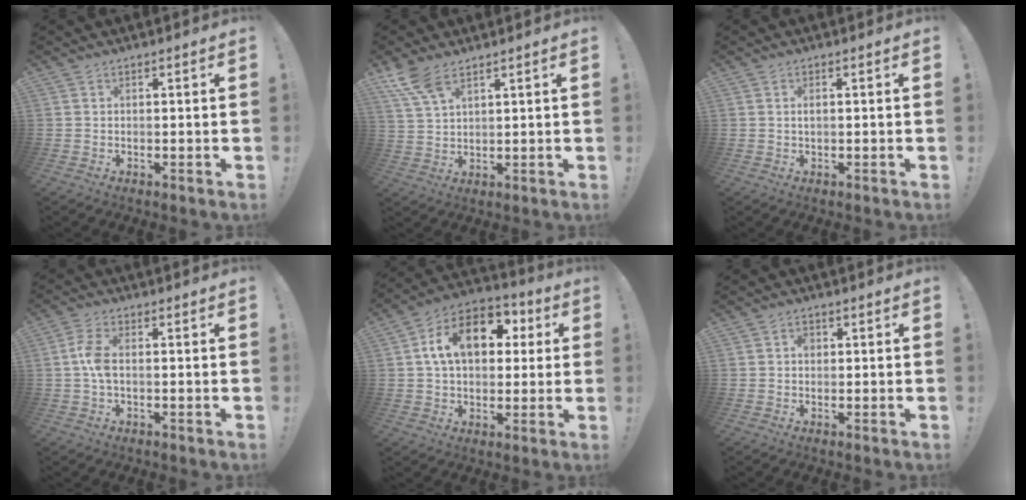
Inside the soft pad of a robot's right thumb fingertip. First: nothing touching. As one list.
[{"total": 7.5, "force": [5.4, 2.7, 4.5], "torque": [-0.095, -0.023, 0.104]}, {"total": 1.2, "force": [0.1, 0.3, 1.1], "torque": [-0.025, 0.002, 0.002]}, {"total": 5.8, "force": [-0.1, 2.7, 5.1], "torque": [-0.114, 0.008, -0.003]}, {"total": 16.7, "force": [4.6, 11.0, 11.8], "torque": [-0.185, 0.005, 0.083]}, {"total": 1.7, "force": [0.1, 1.4, 1.0], "torque": [-0.003, 0.000, -0.002]}]